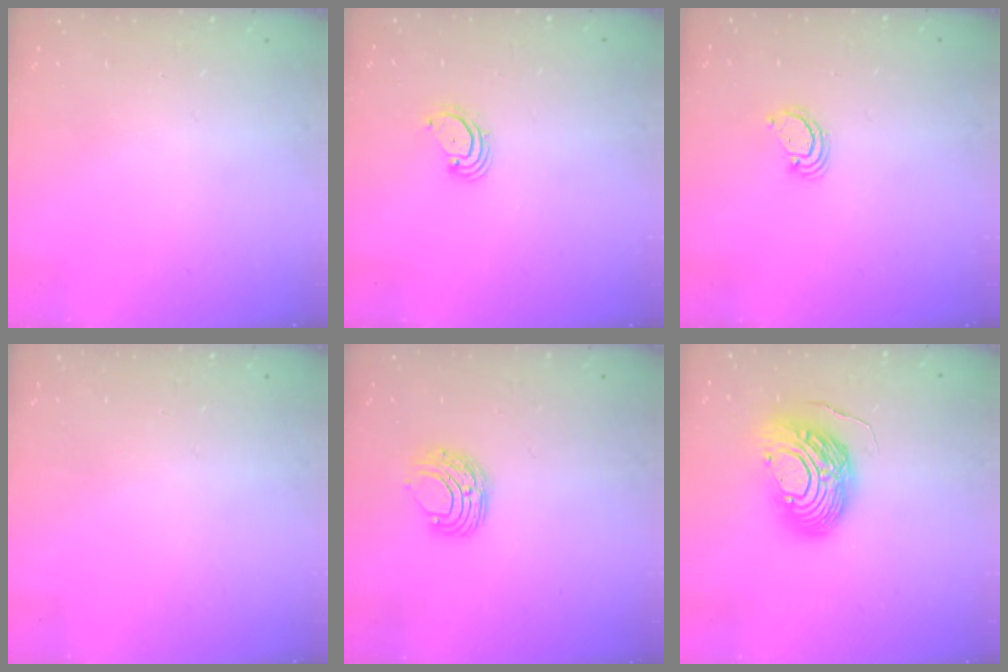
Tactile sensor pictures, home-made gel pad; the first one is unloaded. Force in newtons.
{"total": 3.0, "press": 3.0, "slide": 0.3}
{"total": 2.3, "press": 2.3, "slide": 0.1}
{"total": 0.0}
{"total": 6.7, "press": 6.7, "slide": 0.5}
{"total": 15.7, "press": 15.7, "slide": 1.3}